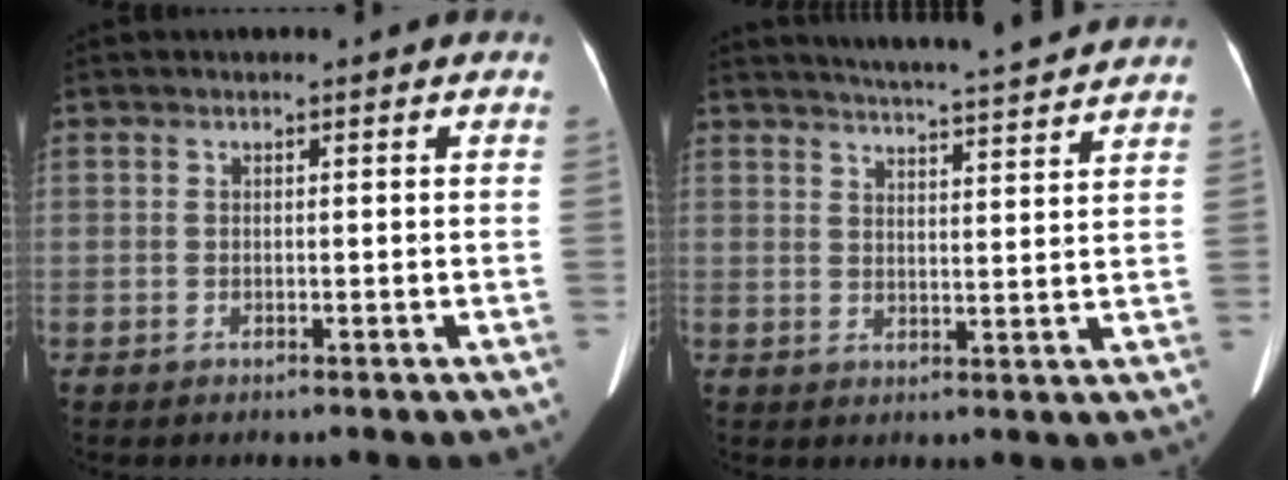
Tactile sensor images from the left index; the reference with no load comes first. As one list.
[{"total": 13.6, "force": [12.7, -0.1, 4.9], "torque": [-0.080, 0.004, 0.163]}]